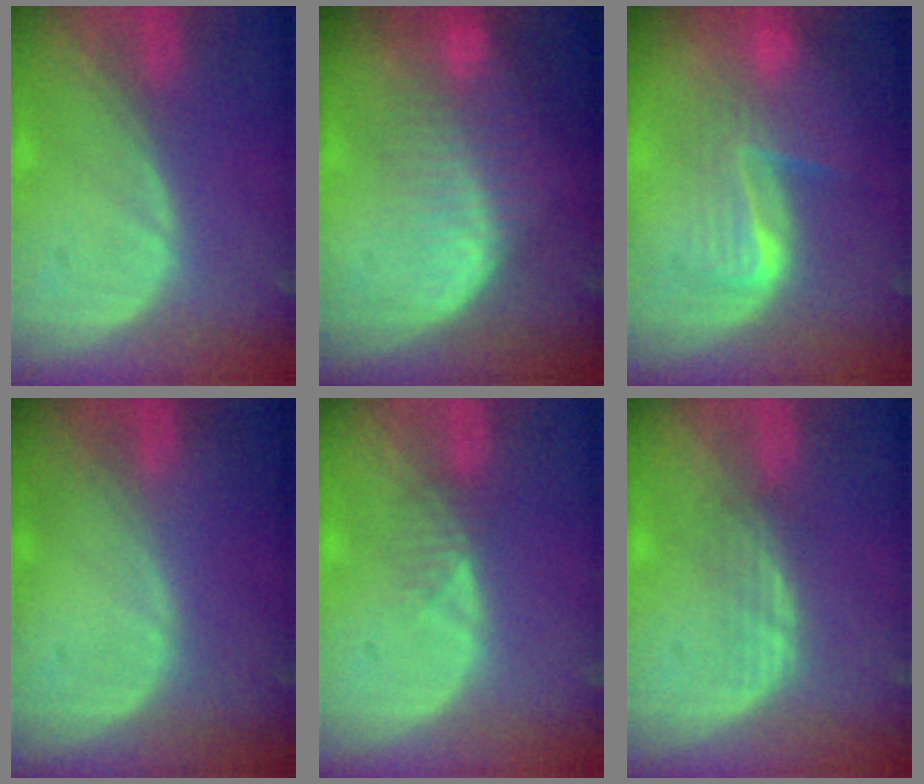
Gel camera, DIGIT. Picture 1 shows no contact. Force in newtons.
{"total": 8.4, "press": 7.1, "slide": 4.4}
{"total": 6.3, "press": 6.2, "slide": 1.3}
{"total": 0.0}
{"total": 1.9, "press": 1.6, "slide": 1.0}
{"total": 2.4, "press": 2.4, "slide": 0.5}